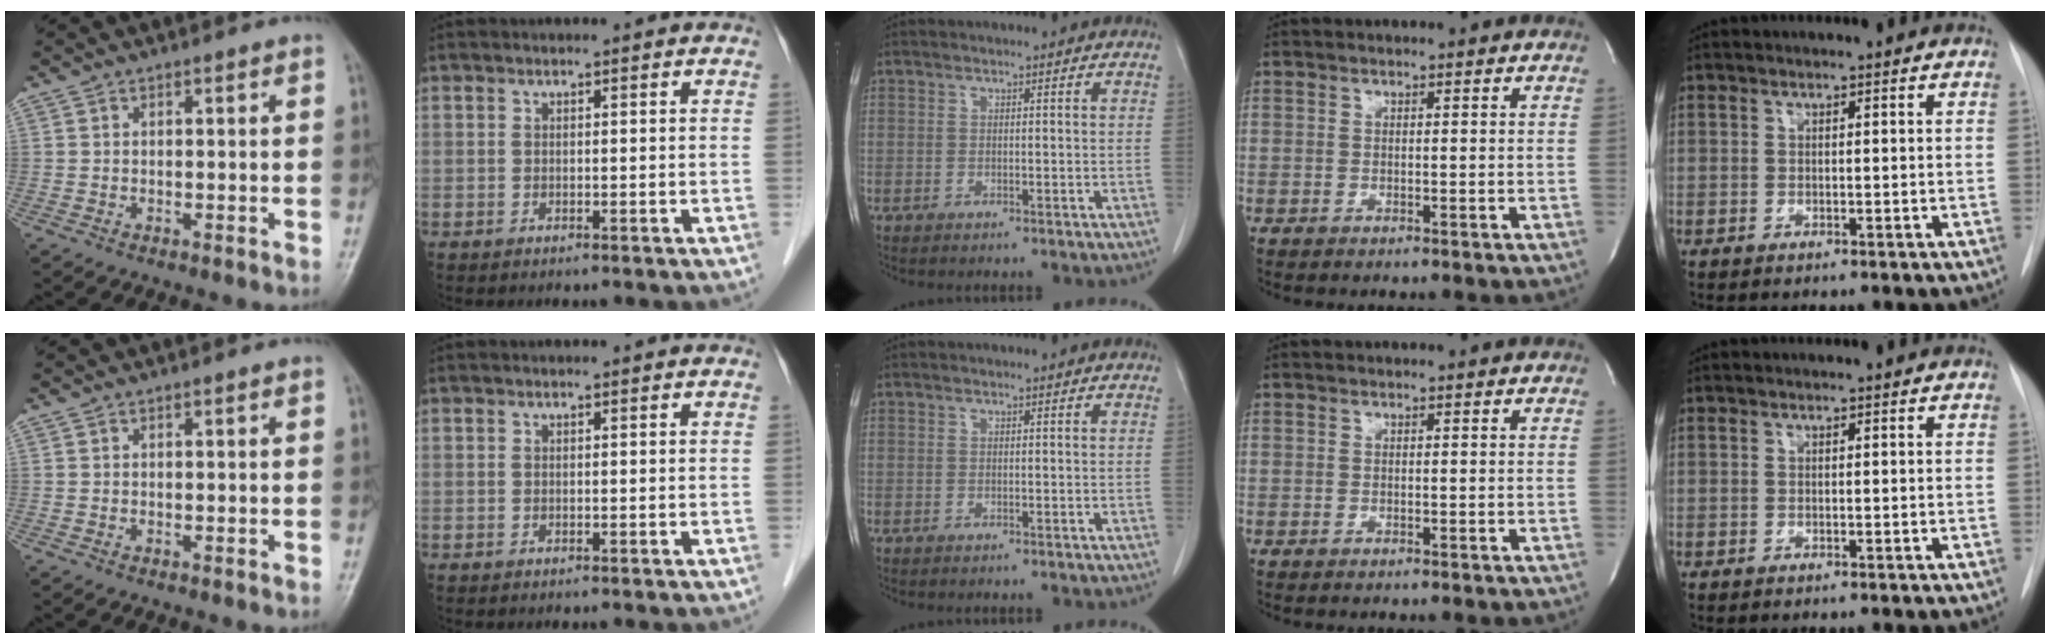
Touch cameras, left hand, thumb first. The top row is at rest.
{}